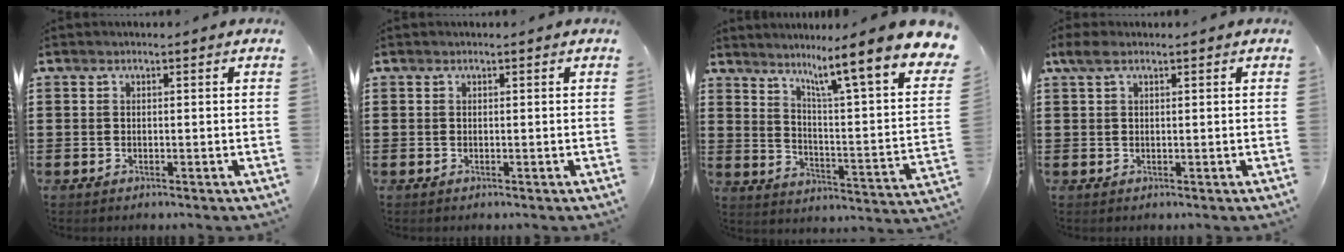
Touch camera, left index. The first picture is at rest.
{"total": 0.0}
{"total": 9.8, "force": [7.2, -0.8, 6.6], "torque": [-0.121, -0.066, 0.102]}
{"total": 2.2, "force": [1.0, 0.7, 1.8], "torque": [-0.036, 0.005, 0.018]}